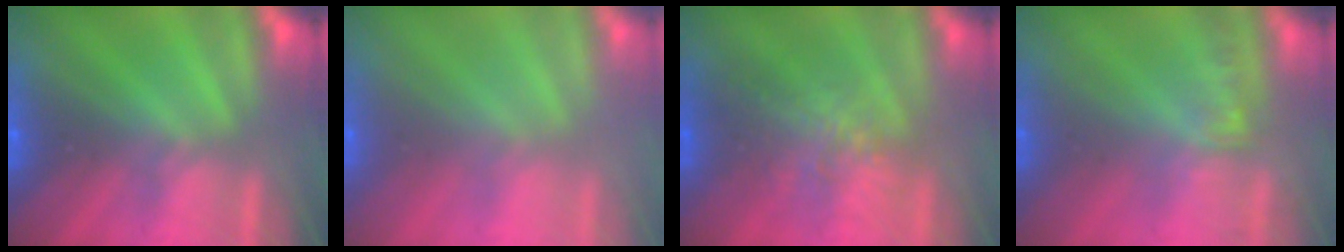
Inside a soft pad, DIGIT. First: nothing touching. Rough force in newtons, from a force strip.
{"total": 2.8}
{"total": 2.5}
{"total": 1.2}